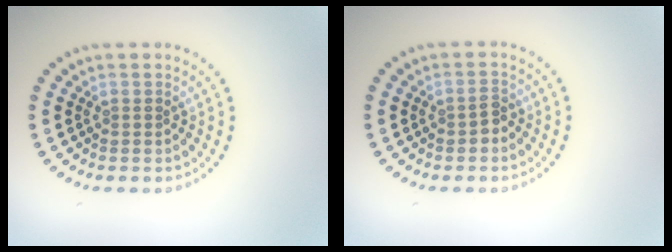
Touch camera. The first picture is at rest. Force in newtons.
{"total": 1.2, "press": 1.2, "slide": 0.3}